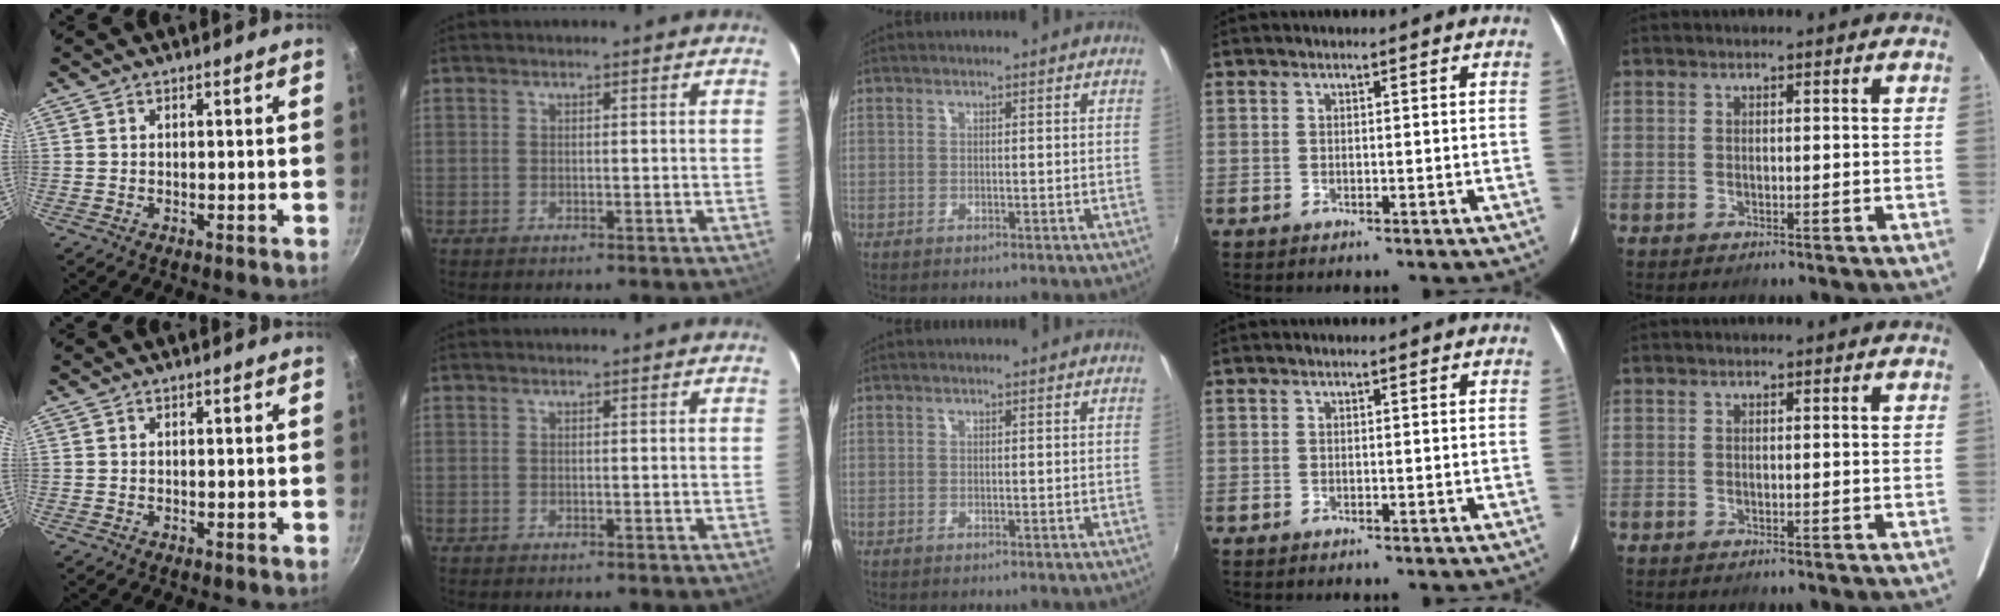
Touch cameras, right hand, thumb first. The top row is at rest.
{}